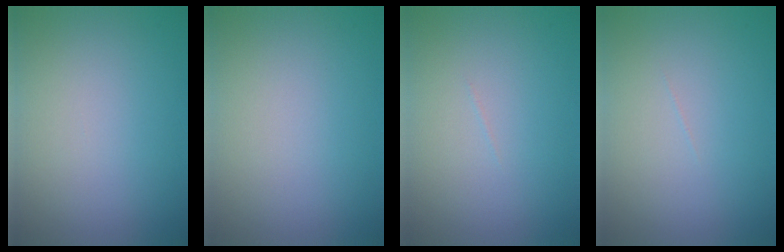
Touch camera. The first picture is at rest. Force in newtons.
{"total": 0.0}
{"total": 0.0}
{"total": 0.0}